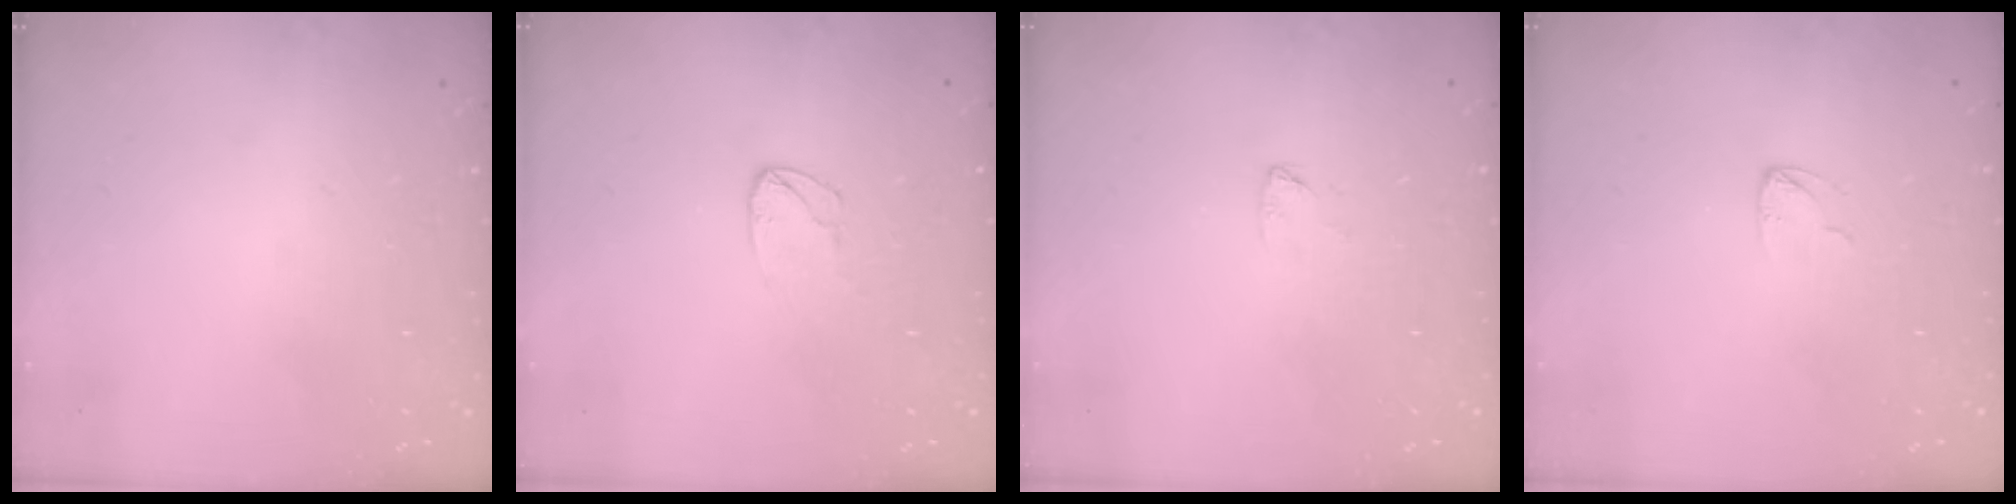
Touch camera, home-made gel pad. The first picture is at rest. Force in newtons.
{"total": 4.8, "press": 4.8, "slide": 0.3}
{"total": 2.6, "press": 2.6, "slide": 0.2}
{"total": 3.0, "press": 2.9, "slide": 0.3}